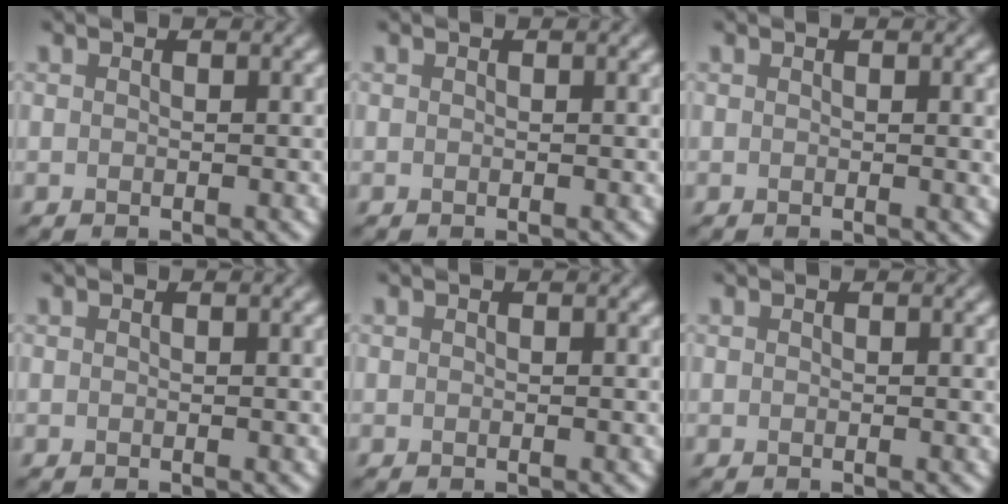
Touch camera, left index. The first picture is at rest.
{"total": 0.5, "force": [0.1, 0.1, 0.5], "torque": [-0.006, 0.002, 0.001]}
{"total": 1.8, "force": [0.2, 0.5, 1.7], "torque": [-0.016, 0.001, 0.000]}
{"total": 0.9, "force": [0.1, 0.2, 0.8], "torque": [-0.009, 0.002, 0.000]}
{"total": 0.0}
{"total": 0.7, "force": [0.1, 0.1, 0.7], "torque": [-0.007, 0.001, 0.000]}